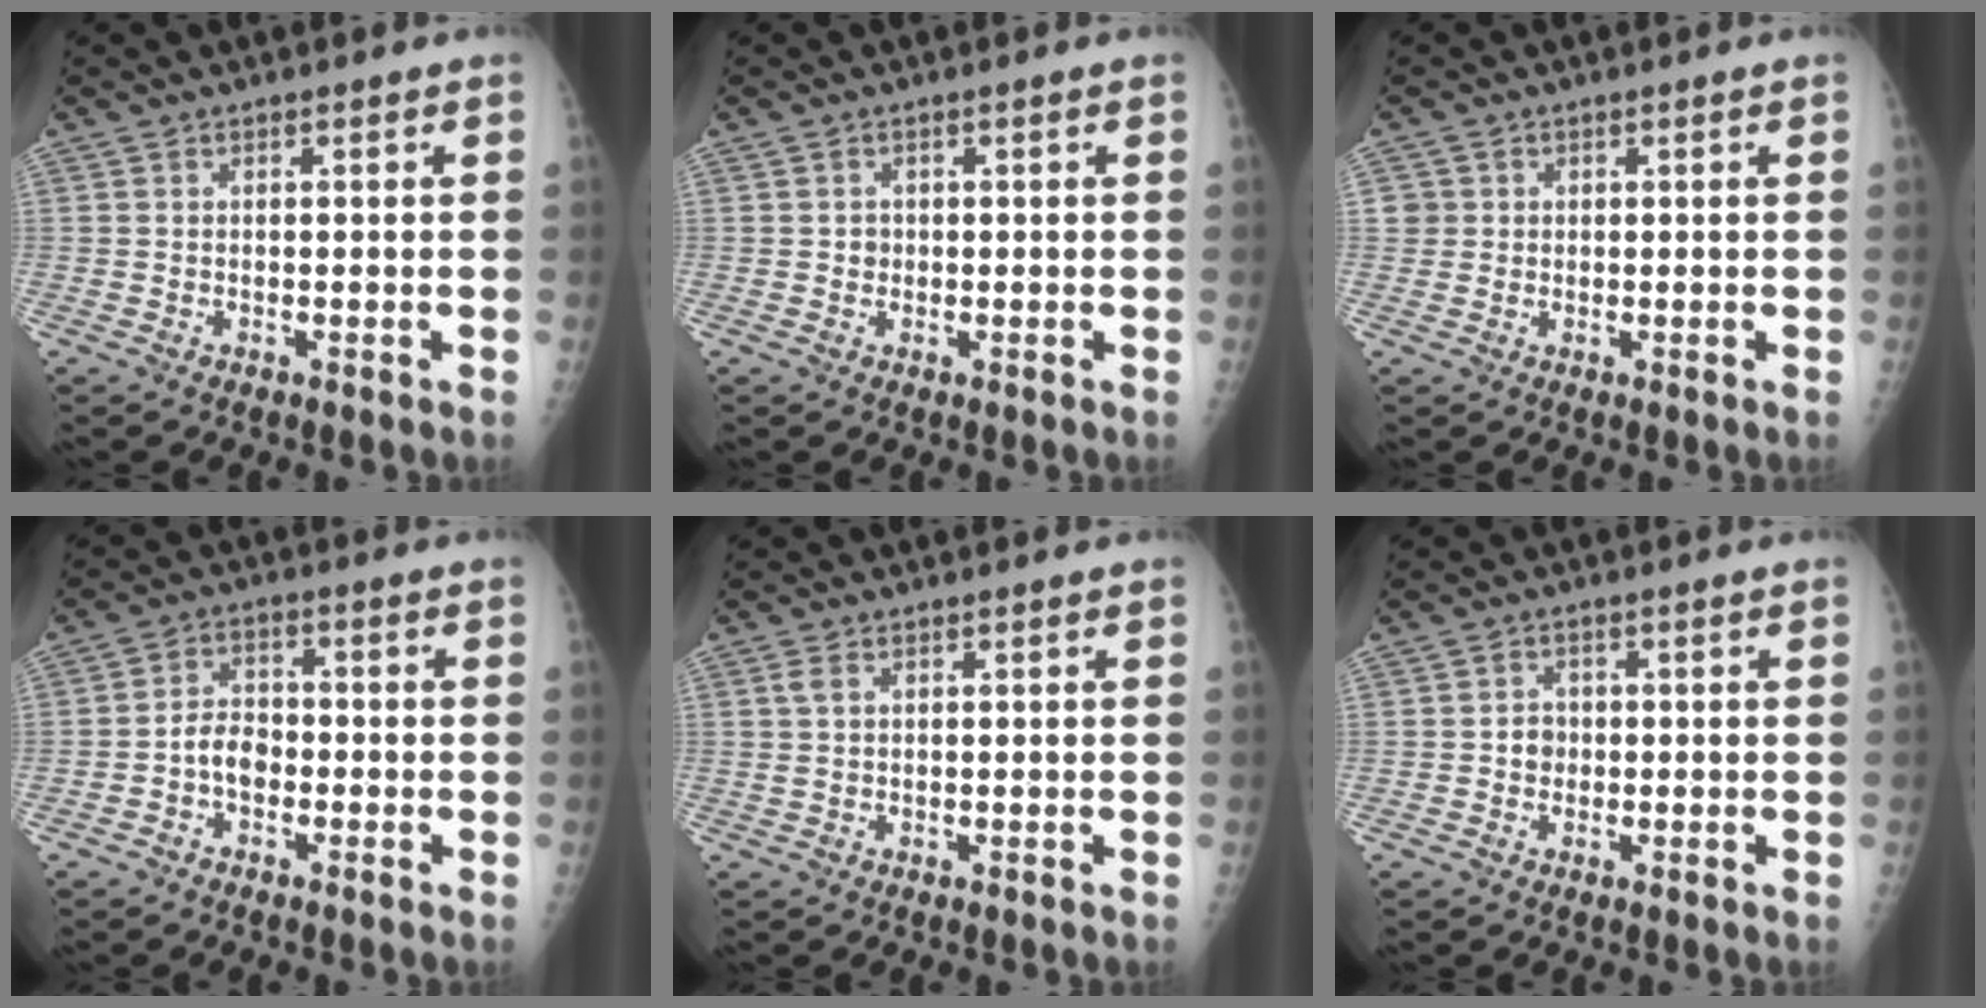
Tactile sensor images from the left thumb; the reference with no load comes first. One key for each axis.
{"total": 1.1, "fx": -0.1, "fy": 1.1, "fz": 0.3, "tx": 0.002, "ty": 0.004, "tz": -0.001}
{"total": 2.1, "fx": 0.3, "fy": 2.1, "fz": 0.0, "tx": 0.020, "ty": 0.005, "tz": 0.002}
{"total": 4.7, "fx": -1.8, "fy": 3.3, "fz": 2.8, "tx": -0.033, "ty": 0.023, "tz": -0.040}
{"total": 1.6, "fx": 0.6, "fy": 0.9, "fz": 1.2, "tx": -0.028, "ty": 0.004, "tz": 0.013}
{"total": 2.3, "fx": -0.3, "fy": 2.1, "fz": 0.9, "tx": 0.002, "ty": 0.008, "tz": -0.008}